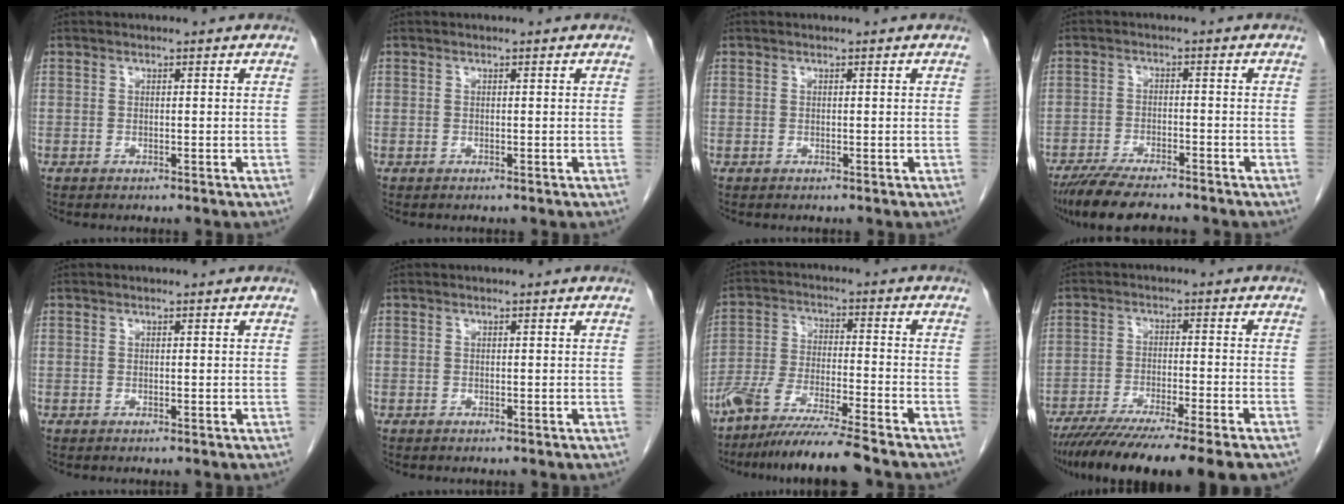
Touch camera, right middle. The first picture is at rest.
{"total": 0.0}
{"total": 0.0}
{"total": 9.3, "force": [-8.0, 1.4, 4.6], "torque": [-0.076, -0.024, -0.131]}
{"total": 0.0}
{"total": 0.0}
{"total": 10.5, "force": [-8.7, -0.4, 5.8], "torque": [-0.102, -0.028, -0.159]}
{"total": 16.2, "force": [-12.9, 0.4, 9.8], "torque": [-0.135, -0.043, -0.202]}